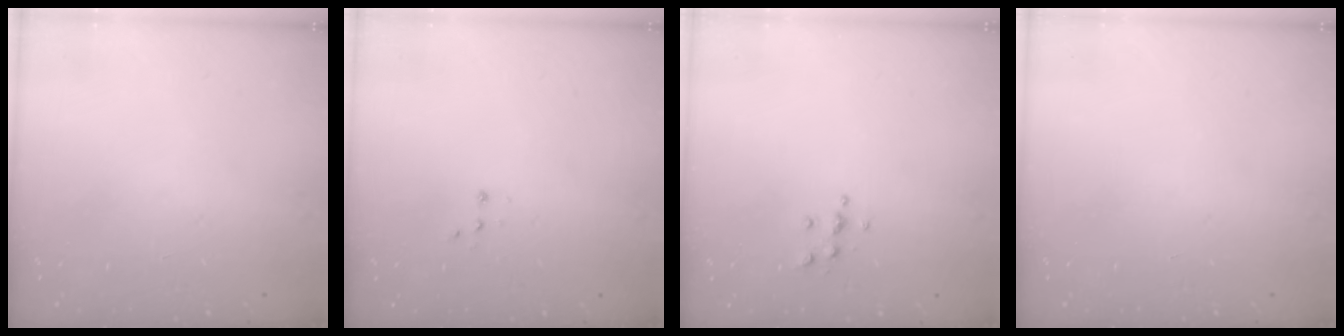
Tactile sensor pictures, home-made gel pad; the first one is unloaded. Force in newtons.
{"total": 2.8, "press": 2.7, "slide": 0.7}
{"total": 5.4, "press": 5.4, "slide": 0.5}
{"total": 0.0}